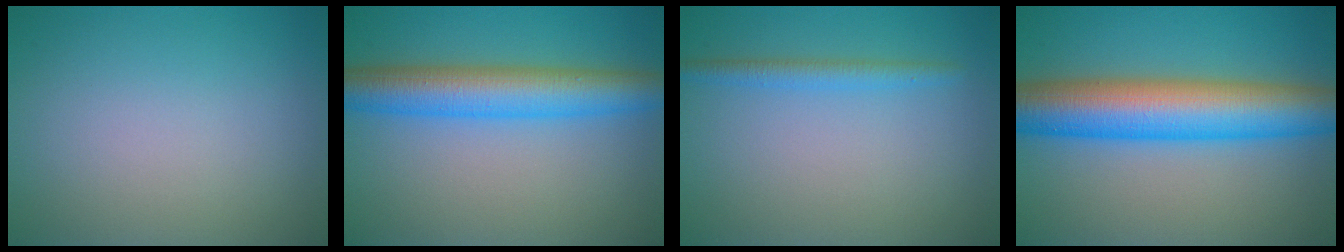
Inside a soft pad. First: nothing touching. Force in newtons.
{"total": 6.7, "press": 6.7, "slide": 0.1}
{"total": 1.8, "press": 1.8, "slide": 0.0}
{"total": 10.5, "press": 10.5, "slide": 0.2}